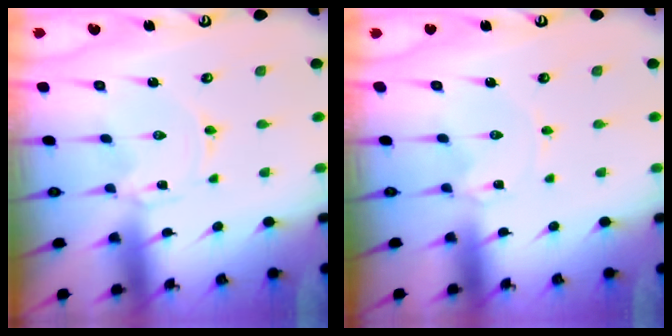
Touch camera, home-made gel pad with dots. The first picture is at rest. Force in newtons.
{"total": 1.8, "press": 1.8, "slide": 0.2}